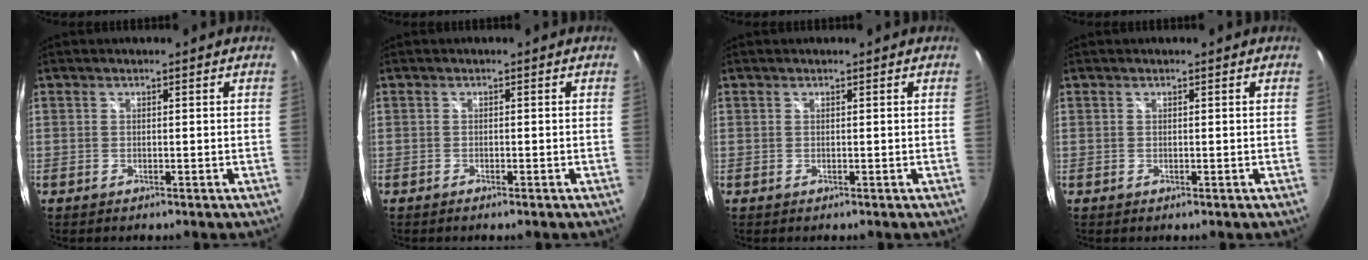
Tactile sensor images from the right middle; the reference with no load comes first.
{"total": 1.0, "force": [-0.8, 0.1, 0.5], "torque": [-0.010, -0.002, -0.015]}
{"total": 0.0}
{"total": 0.0}